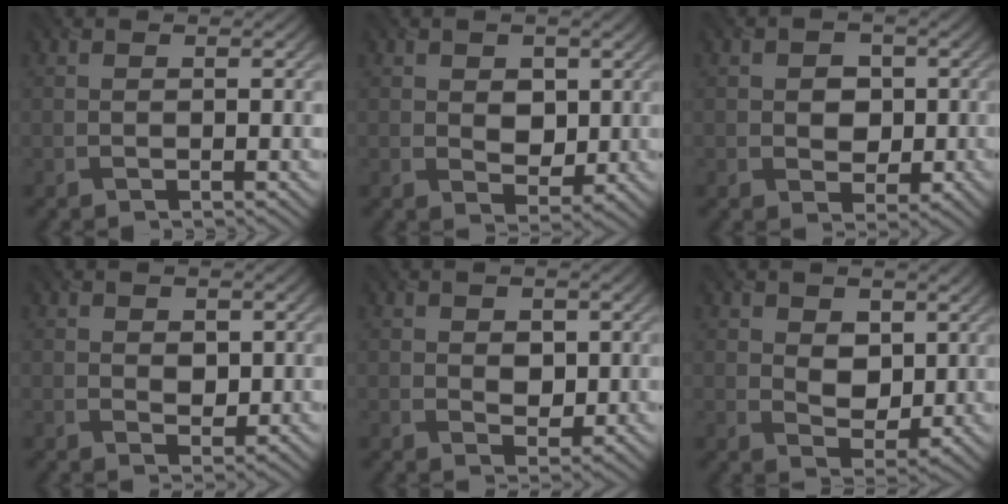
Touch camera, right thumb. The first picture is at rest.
{"total": 3.7, "force": [0.8, 2.9, 2.3], "torque": [-0.049, -0.005, 0.006]}
{"total": 4.2, "force": [0.2, 3.7, 2.1], "torque": [-0.025, -0.003, -0.007]}
{"total": 2.1, "force": [0.7, 1.5, 1.2], "torque": [-0.028, -0.007, 0.012]}
{"total": 2.6, "force": [0.8, 2.0, 1.6], "torque": [-0.038, -0.006, 0.011]}
{"total": 5.3, "force": [1.8, 3.7, 3.3], "torque": [-0.077, -0.006, 0.024]}